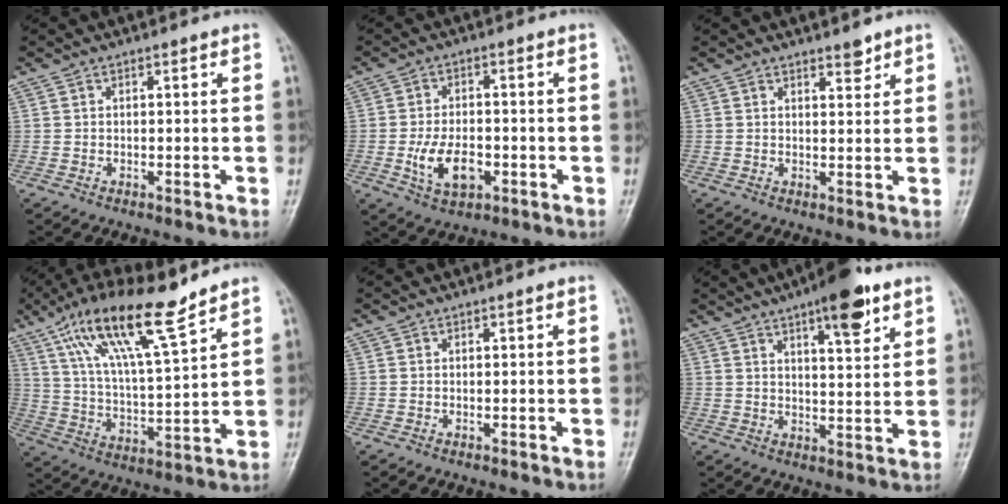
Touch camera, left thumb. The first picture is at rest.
{"total": 8.1, "force": [-2.2, 4.9, 6.1], "torque": [-0.102, 0.006, -0.035]}
{"total": 2.6, "force": [2.1, 0.9, 1.2], "torque": [-0.008, -0.015, 0.031]}
{"total": 16.6, "force": [11.0, 3.0, 12.1], "torque": [-0.212, -0.043, 0.208]}
{"total": 0.0}
{"total": 10.9, "force": [6.4, 3.2, 8.2], "torque": [-0.100, -0.031, 0.091]}